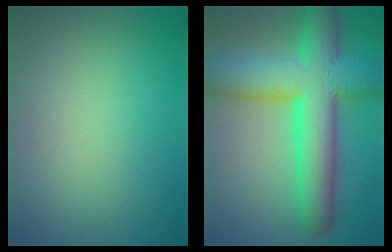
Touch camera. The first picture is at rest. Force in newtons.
{"total": 11.5, "press": 11.5, "slide": 0.4}